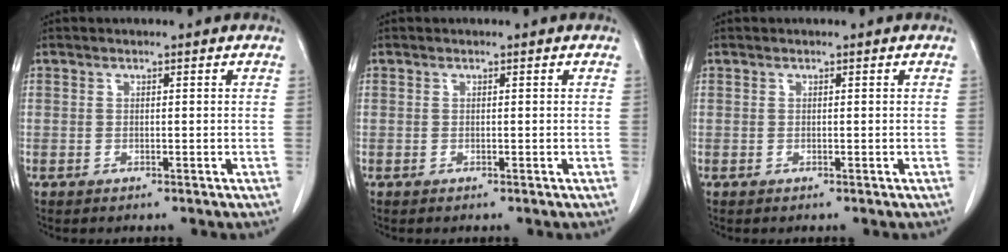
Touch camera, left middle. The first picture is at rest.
{"total": 0.0}
{"total": 0.0}